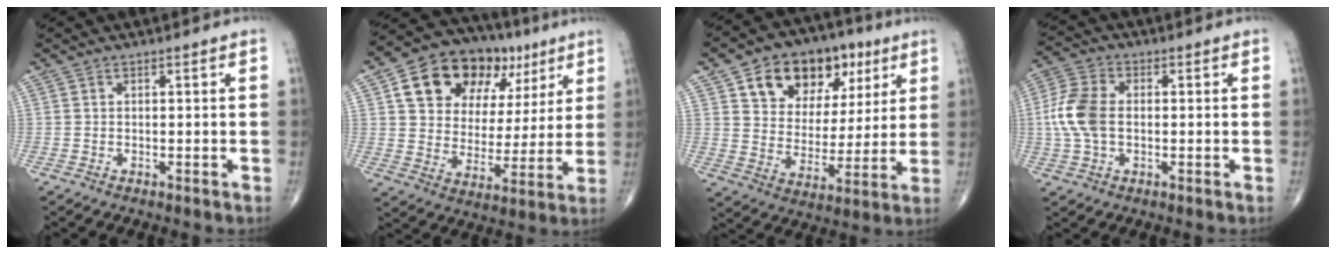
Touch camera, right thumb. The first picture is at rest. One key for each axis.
{"total": 21.0, "fx": 9.2, "fy": 14.1, "fz": 12.6, "tx": -0.150, "ty": 0.003, "tz": 0.149}
{"total": 18.3, "fx": 8.4, "fy": 12.4, "fz": 10.5, "tx": -0.114, "ty": -0.012, "tz": 0.139}
{"total": 9.1, "fx": -0.1, "fy": 5.8, "fz": 7.1, "tx": -0.162, "ty": 0.016, "tz": -0.008}